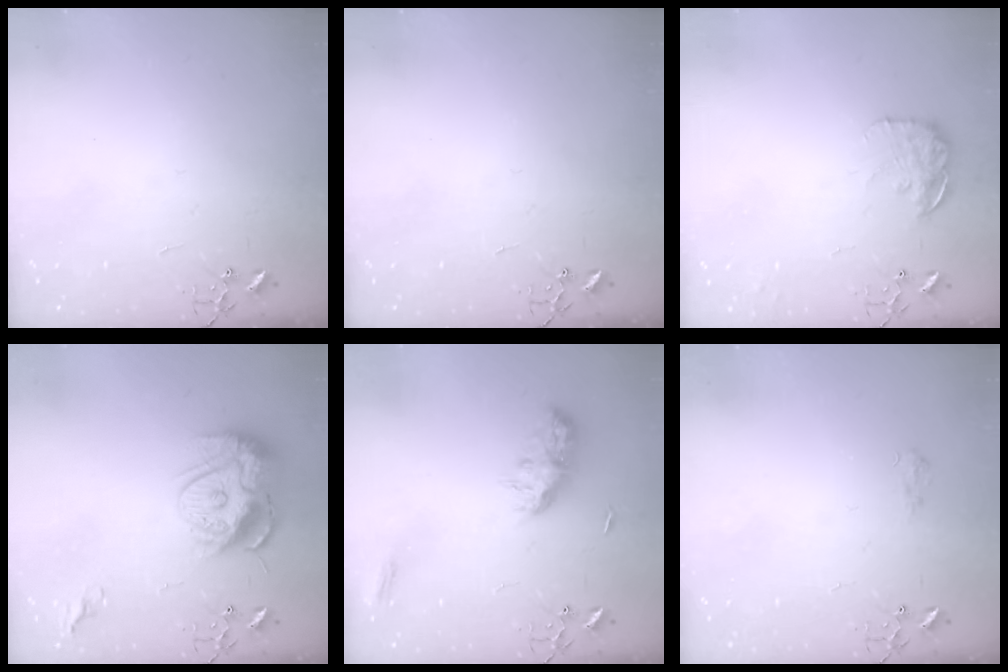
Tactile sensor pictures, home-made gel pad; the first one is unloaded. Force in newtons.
{"total": 0.0}
{"total": 12.9, "press": 12.8, "slide": 0.6}
{"total": 15.6, "press": 15.6, "slide": 1.3}
{"total": 9.9, "press": 9.9, "slide": 0.1}
{"total": 5.7, "press": 5.7, "slide": 0.6}